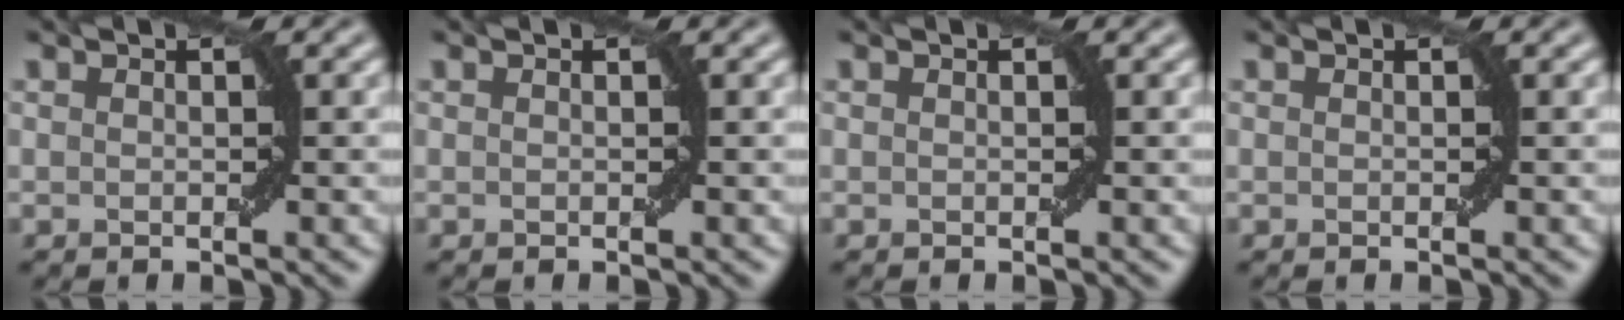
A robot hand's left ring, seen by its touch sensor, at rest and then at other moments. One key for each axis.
{"total": 0.0}
{"total": 0.0}
{"total": 0.0}